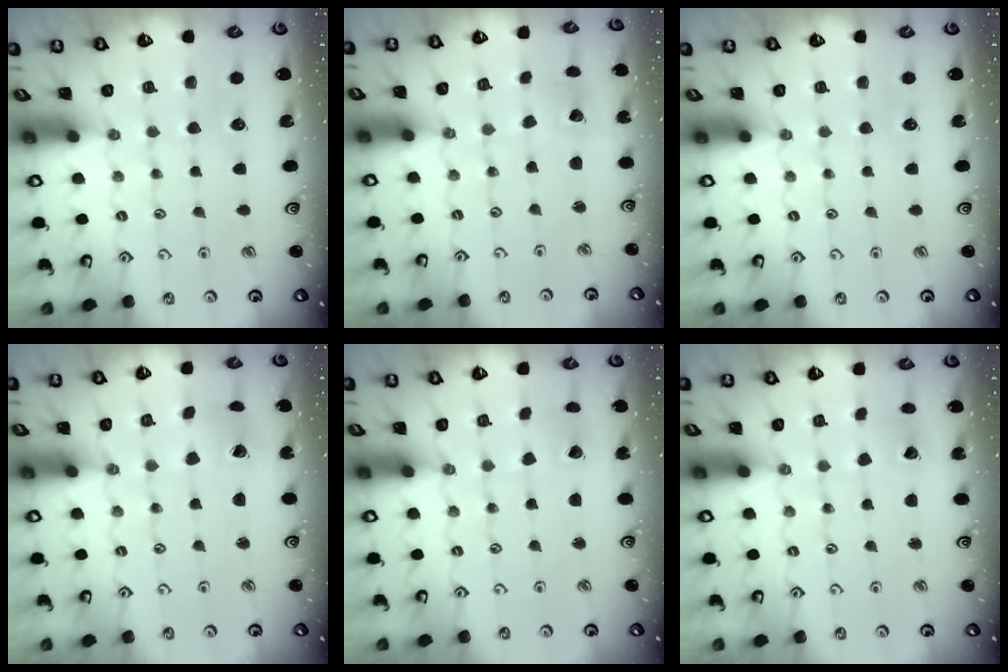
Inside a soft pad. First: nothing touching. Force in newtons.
{"total": 1.5, "press": 1.5, "slide": 0.2}
{"total": 0.0}
{"total": 1.2, "press": 1.2, "slide": 0.2}
{"total": 2.1, "press": 2.1, "slide": 0.2}
{"total": 2.6, "press": 2.6, "slide": 0.3}